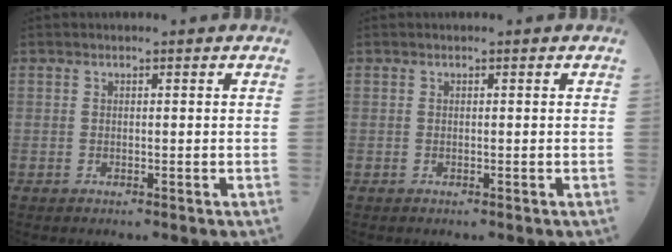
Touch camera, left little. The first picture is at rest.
{"total": 0.0}